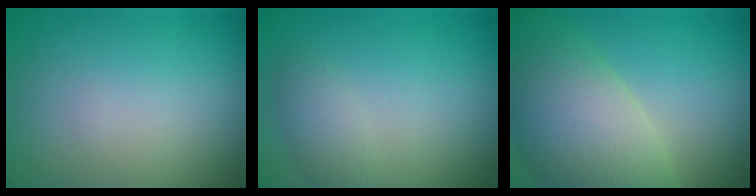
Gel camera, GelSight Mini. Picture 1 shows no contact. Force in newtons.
{"total": 1.8, "press": 1.8, "slide": 0.1}
{"total": 9.6, "press": 9.5, "slide": 0.7}